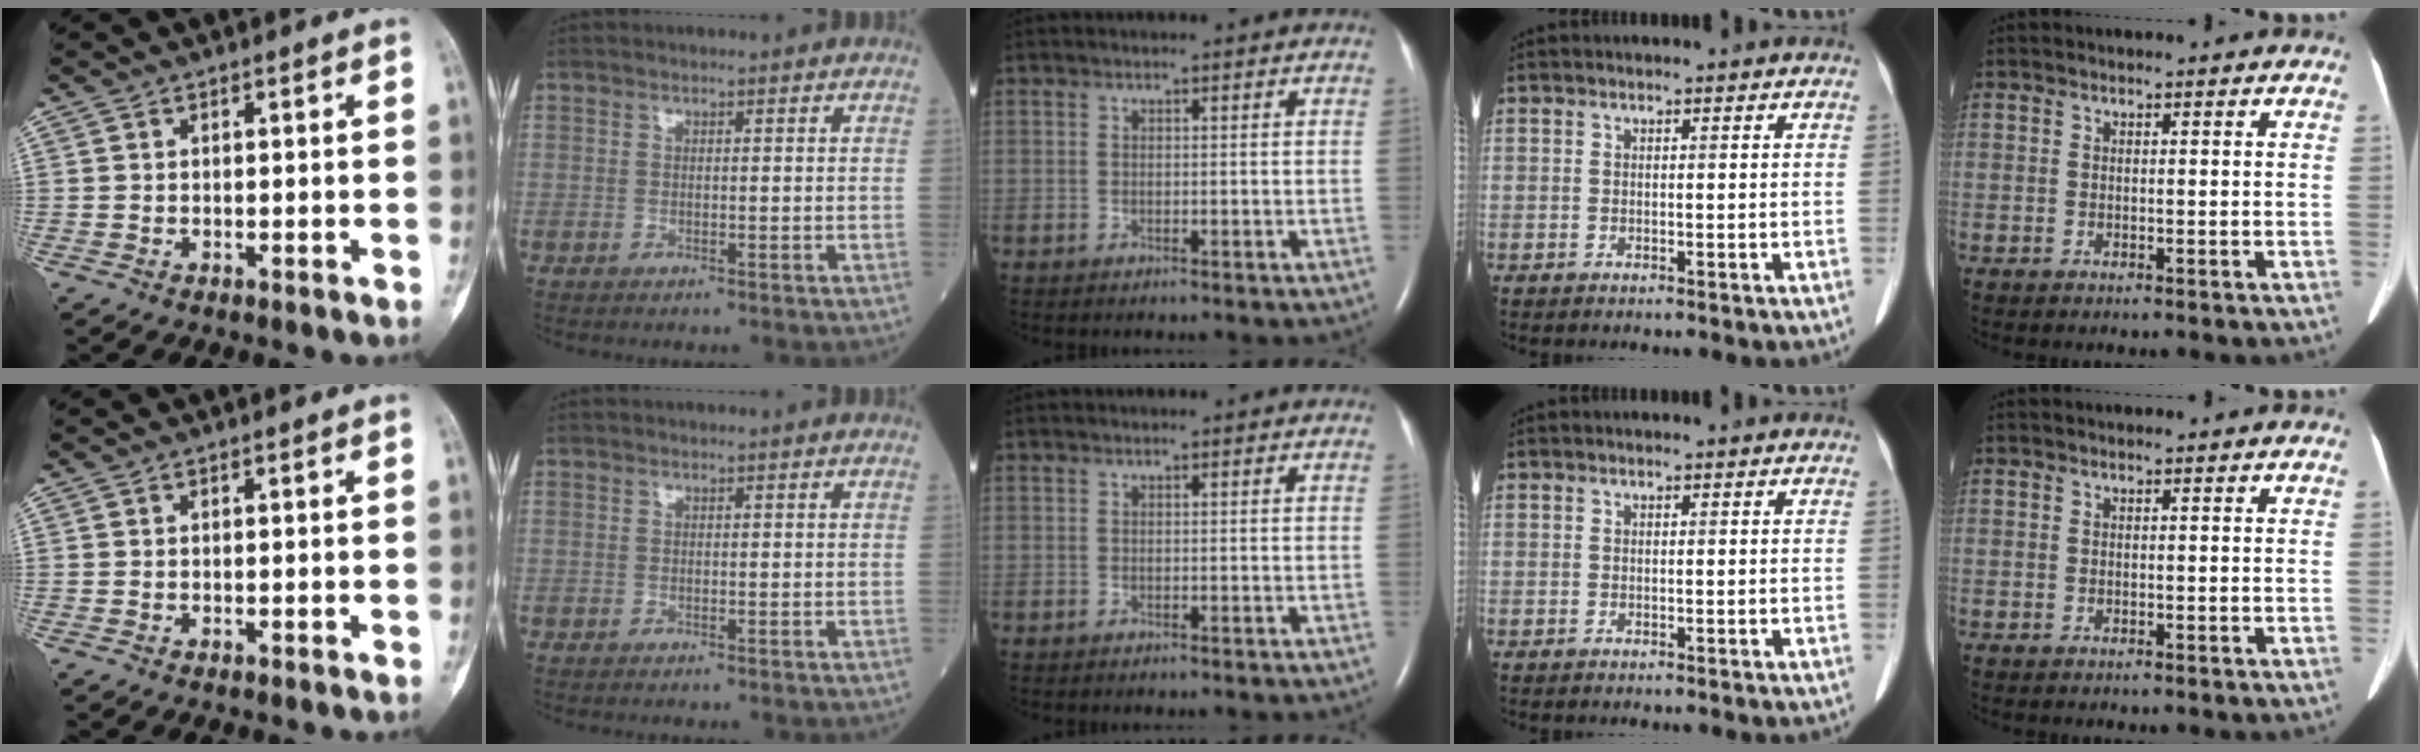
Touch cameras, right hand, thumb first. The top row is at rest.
{}